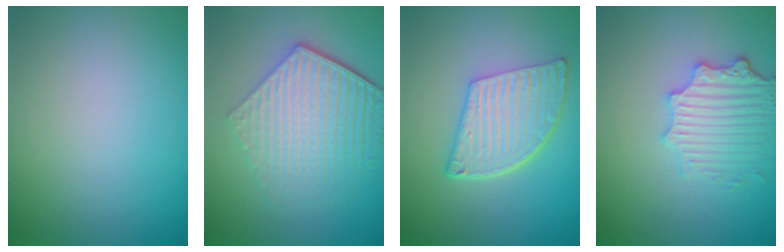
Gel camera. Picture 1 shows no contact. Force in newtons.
{"total": 6.2, "press": 4.5, "slide": 4.3}
{"total": 5.7, "press": 4.2, "slide": 3.9}
{"total": 3.9, "press": 3.2, "slide": 2.3}